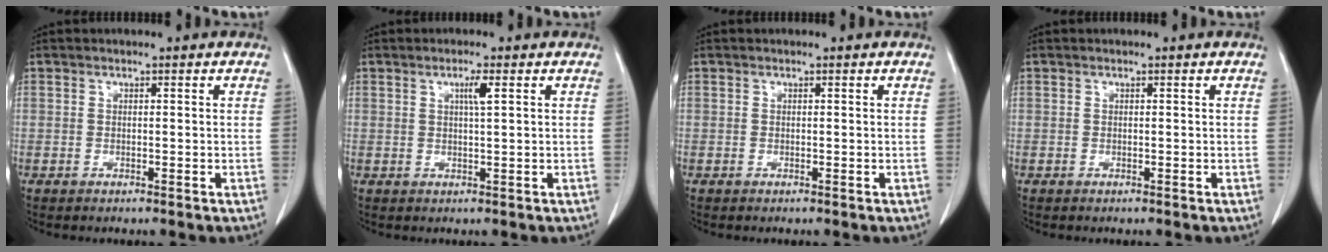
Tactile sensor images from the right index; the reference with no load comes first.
{"total": 2.2, "force": [0.8, -0.2, 2.0], "torque": [-0.038, -0.002, 0.015]}
{"total": 0.0}
{"total": 0.0}